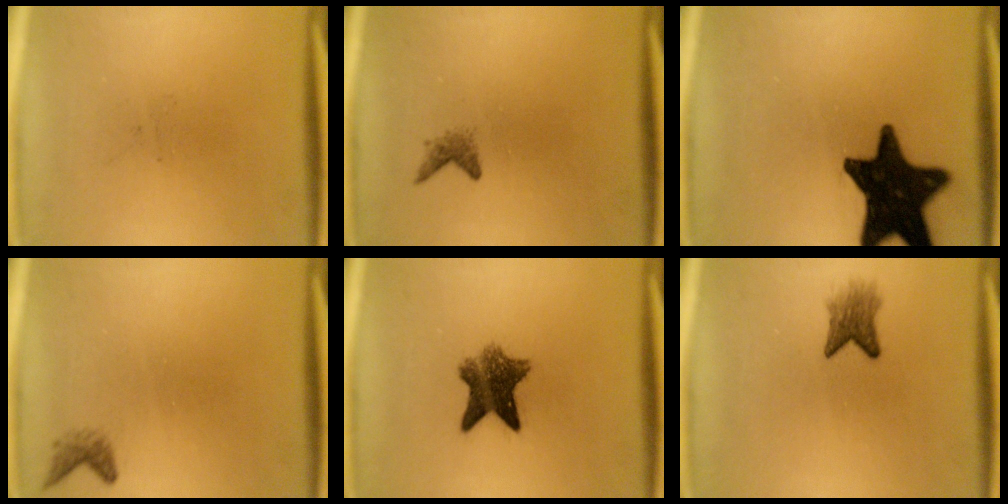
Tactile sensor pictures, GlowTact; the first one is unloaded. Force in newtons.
{"total": 1.2}
{"total": 18.6}
{"total": 1.3}
{"total": 7.6}
{"total": 3.3}